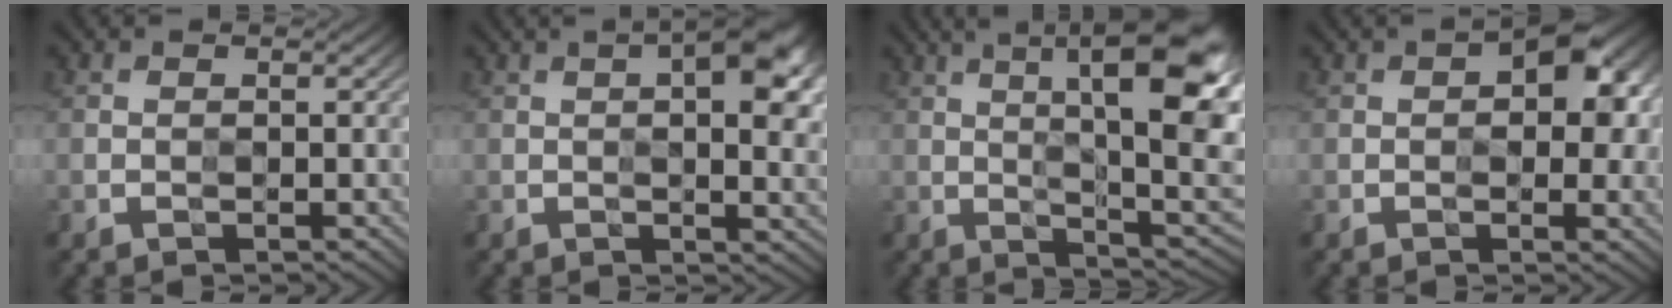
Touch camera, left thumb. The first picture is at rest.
{"total": 9.6, "force": [2.6, 3.8, 8.5], "torque": [-0.110, 0.013, 0.026]}
{"total": 16.5, "force": [4.7, 5.1, 15.0], "torque": [-0.210, 0.028, 0.071]}
{"total": 7.1, "force": [1.3, 3.8, 5.8], "torque": [-0.069, 0.006, 0.014]}